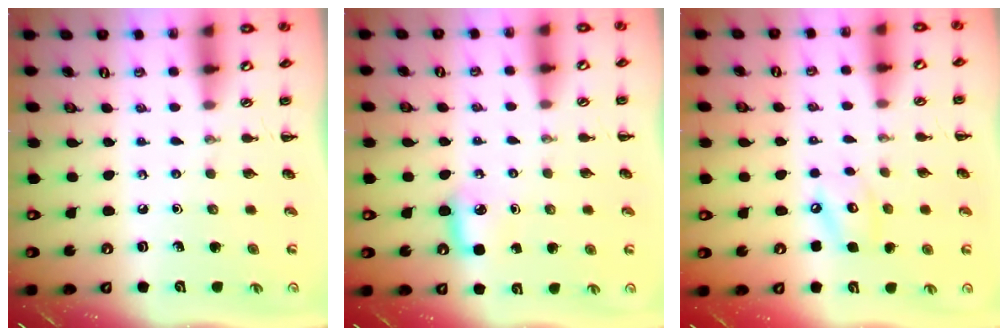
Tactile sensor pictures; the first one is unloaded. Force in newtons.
{"total": 4.9, "press": 4.6, "slide": 1.7}
{"total": 6.7, "press": 6.6, "slide": 0.9}